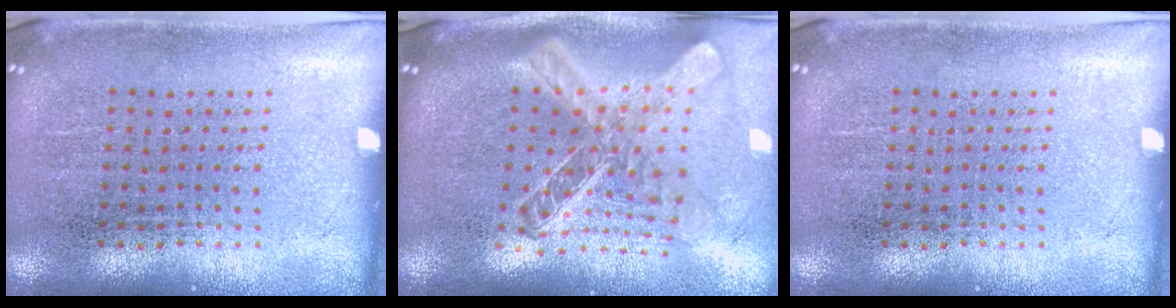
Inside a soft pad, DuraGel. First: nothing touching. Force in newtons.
{"total": 2.6, "press": 1.9, "slide": 1.7}
{"total": 0.0}